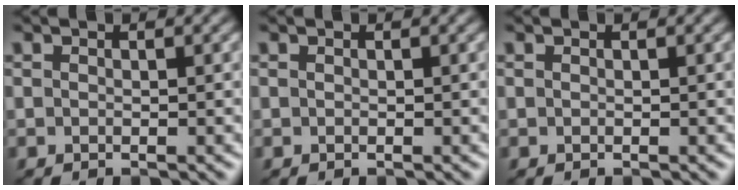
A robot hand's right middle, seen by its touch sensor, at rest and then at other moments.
{"total": 0.0}
{"total": 0.0}